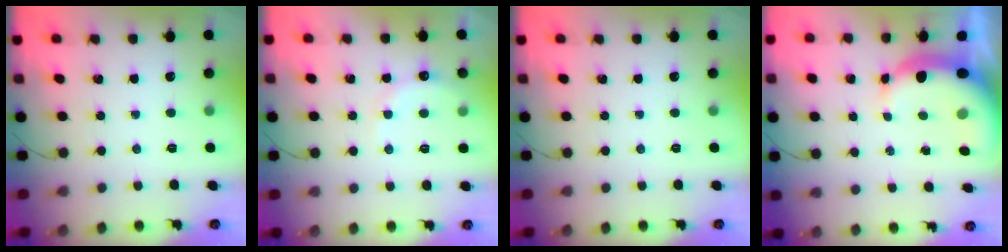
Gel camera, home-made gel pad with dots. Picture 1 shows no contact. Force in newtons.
{"total": 7.3, "press": 7.1, "slide": 1.5}
{"total": 0.0}
{"total": 8.2, "press": 8.0, "slide": 1.5}